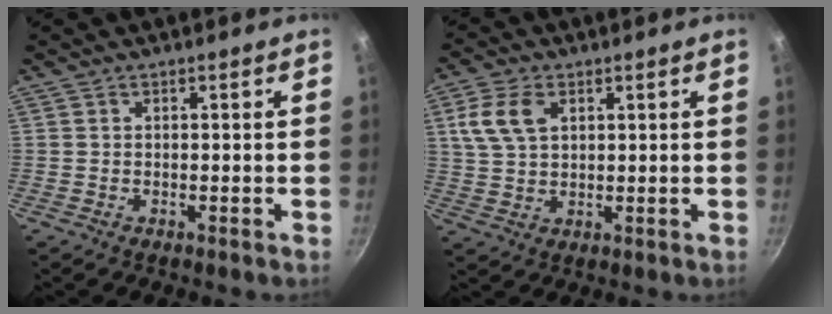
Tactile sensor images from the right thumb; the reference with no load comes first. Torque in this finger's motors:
{"motor_torque": [-0.41, 0.50, -0.04, 0.10, 0.04]}